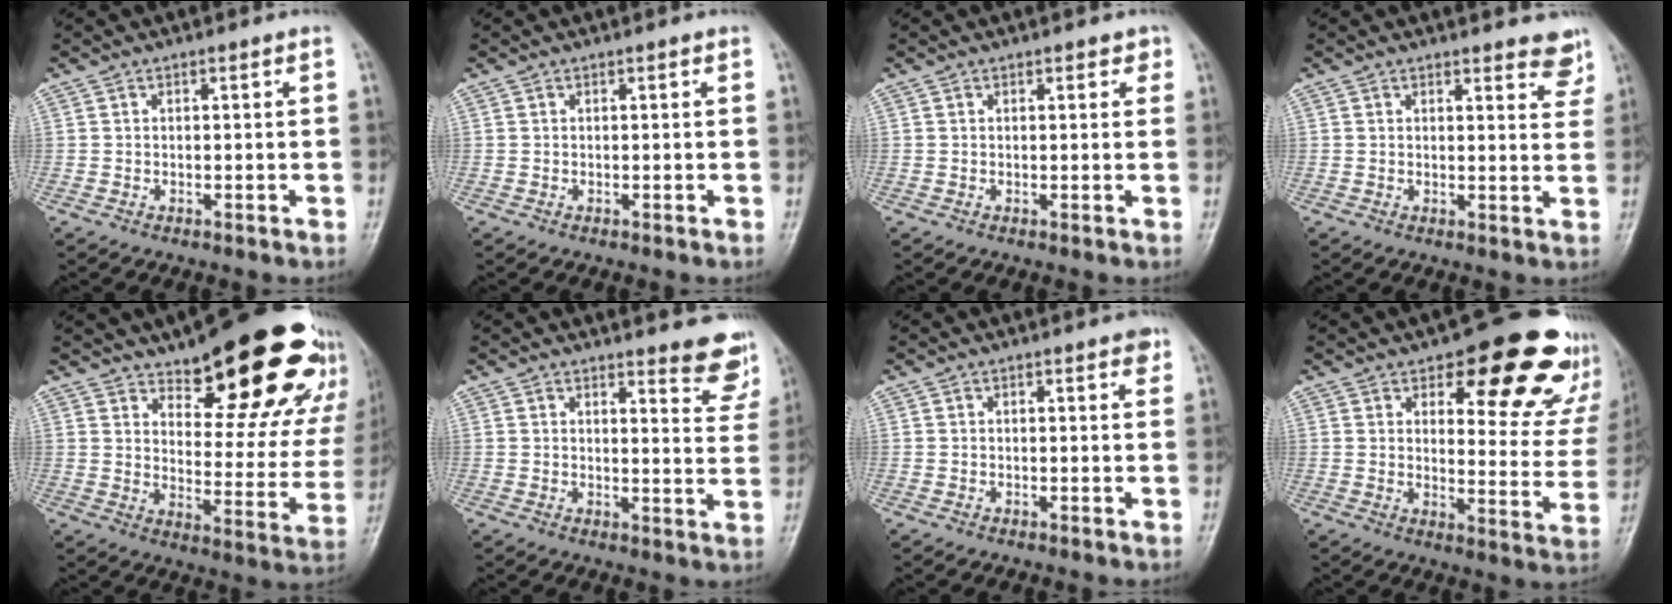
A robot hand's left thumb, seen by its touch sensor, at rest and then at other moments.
{"total": 0.0}
{"total": 1.7, "force": [1.0, 1.0, 1.0], "torque": [0.002, -0.001, 0.007]}
{"total": 5.9, "force": [5.1, 1.8, 2.4], "torque": [0.001, -0.029, 0.046]}
{"total": 25.0, "force": [17.4, 9.2, 15.4], "torque": [-0.154, -0.102, 0.228]}
{"total": 8.4, "force": [7.5, 2.1, 3.1], "torque": [-0.004, -0.054, 0.069]}
{"total": 1.4, "force": [0.8, 0.7, 0.8], "torque": [0.001, -0.002, 0.004]}
{"total": 17.5, "force": [12.7, 7.6, 9.2], "torque": [-0.045, -0.086, 0.138]}